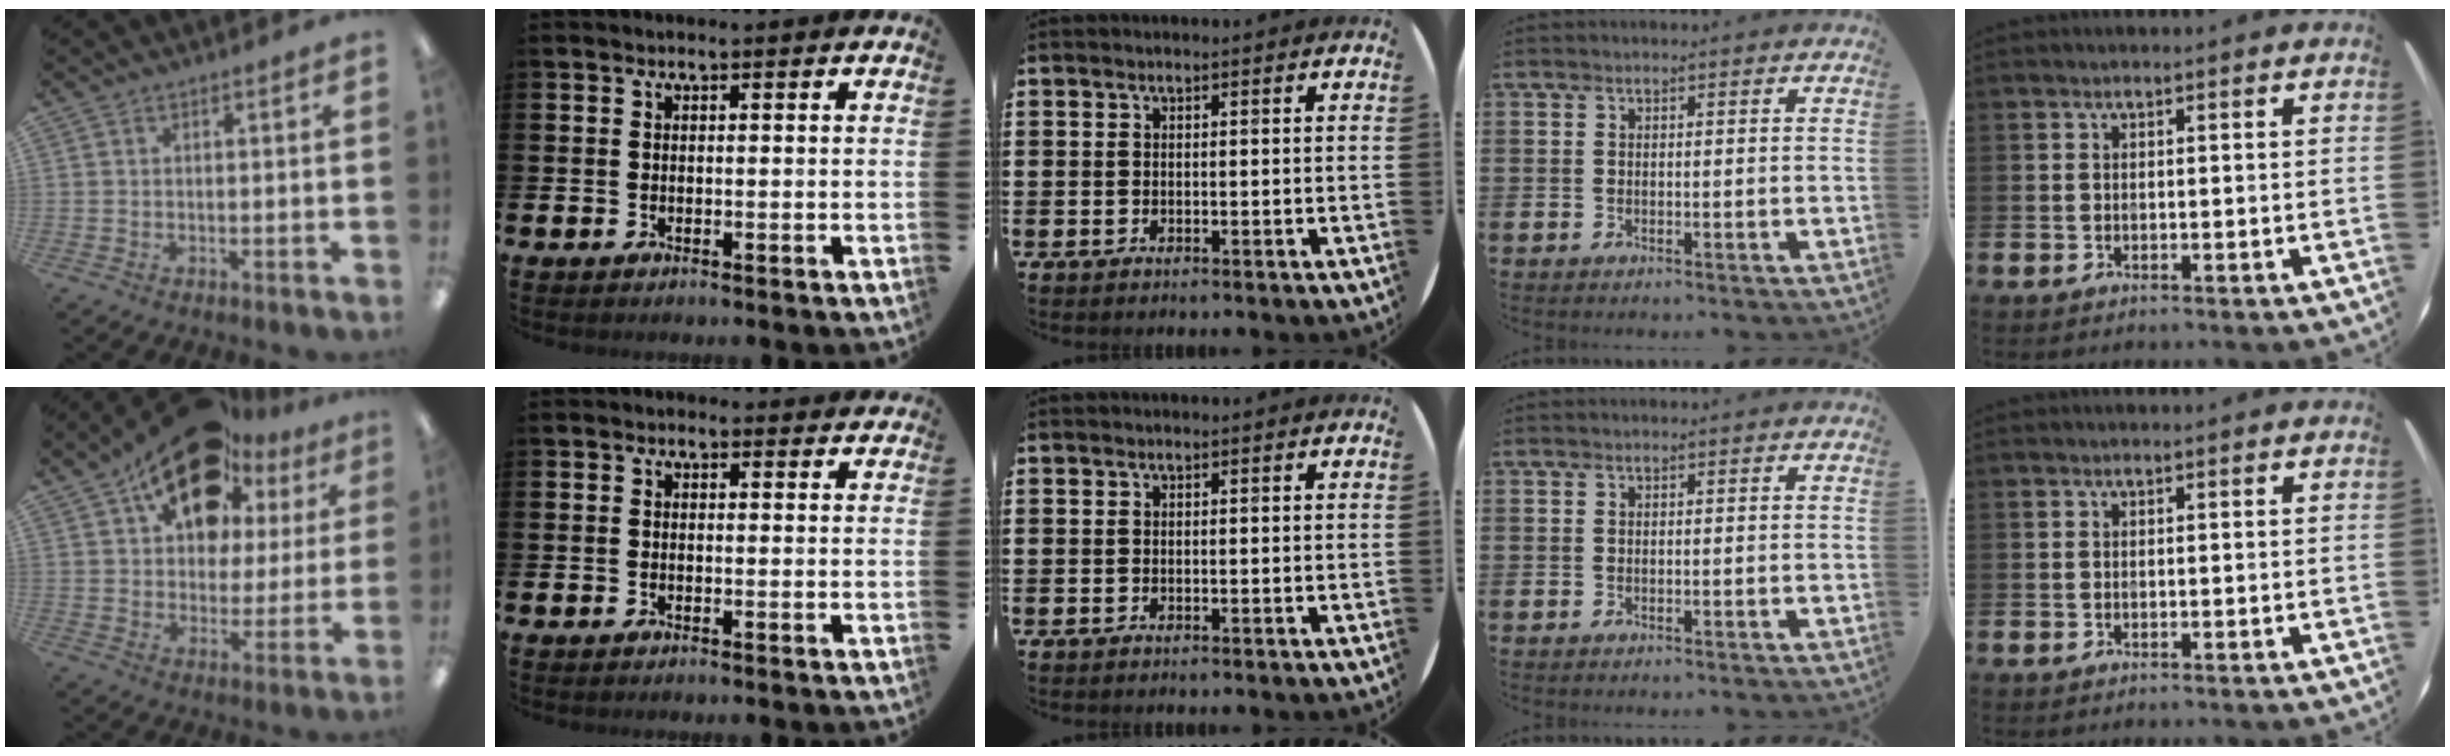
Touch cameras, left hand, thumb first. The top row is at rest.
{"thumb": {"total": 18.9, "force": [12.2, 10.5, 9.9], "torque": [-0.166, -0.061, 0.215]}, "index": {"total": 0.8, "force": [0.6, 0.5, 0.2], "torque": [0.005, 0.005, 0.008]}}